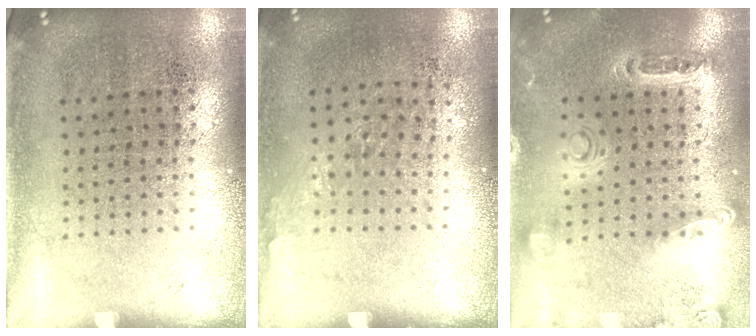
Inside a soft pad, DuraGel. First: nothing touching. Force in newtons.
{"total": 0.8, "press": 0.6, "slide": 0.5}
{"total": 1.4, "press": 1.4, "slide": 0.3}